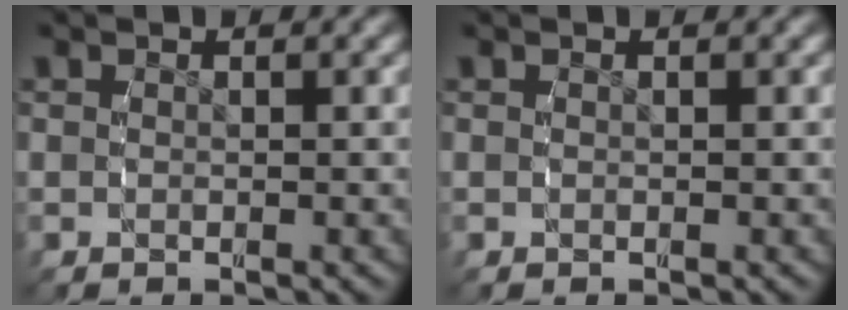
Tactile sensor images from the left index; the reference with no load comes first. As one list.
[{"total": 0.0}]